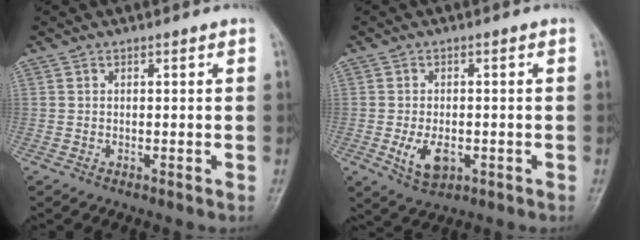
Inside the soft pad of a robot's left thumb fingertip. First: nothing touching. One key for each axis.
{"total": 5.8, "fx": -1.6, "fy": 3.5, "fz": 4.3, "tx": -0.075, "ty": -0.003, "tz": -0.022}